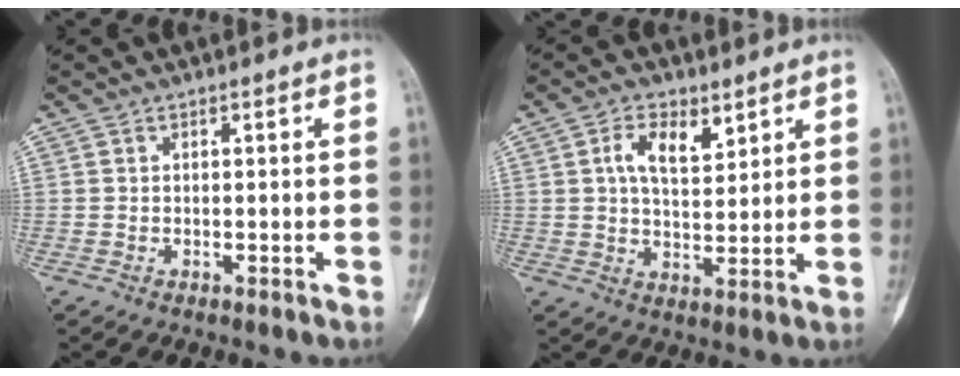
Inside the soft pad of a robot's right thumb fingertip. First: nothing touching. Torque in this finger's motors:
{"motor_torque": [0.02, 0.10, 0.78, 0.40, -0.03]}